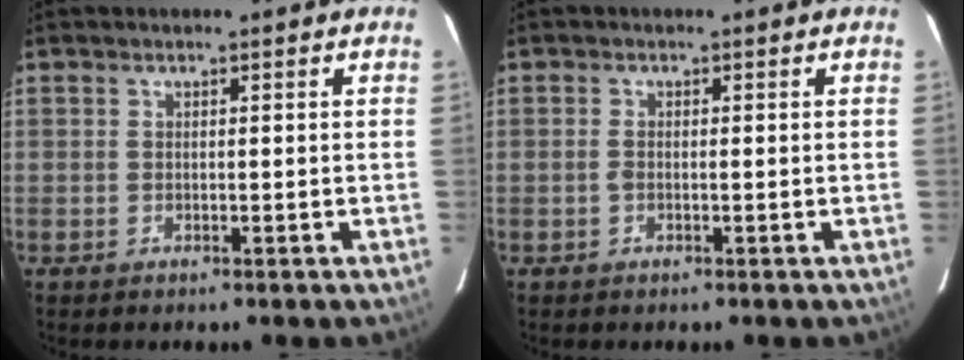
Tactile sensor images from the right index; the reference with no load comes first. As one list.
[{"total": 0.8, "force": [-0.2, 0.3, 0.8], "torque": [-0.017, 0.001, -0.003]}]